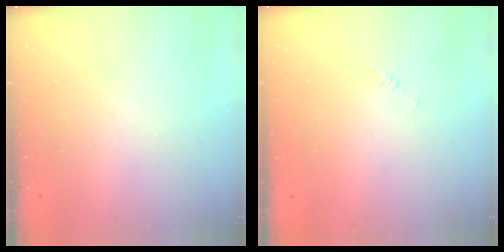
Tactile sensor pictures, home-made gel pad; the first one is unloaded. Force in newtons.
{"total": 1.7, "press": 1.7, "slide": 0.3}